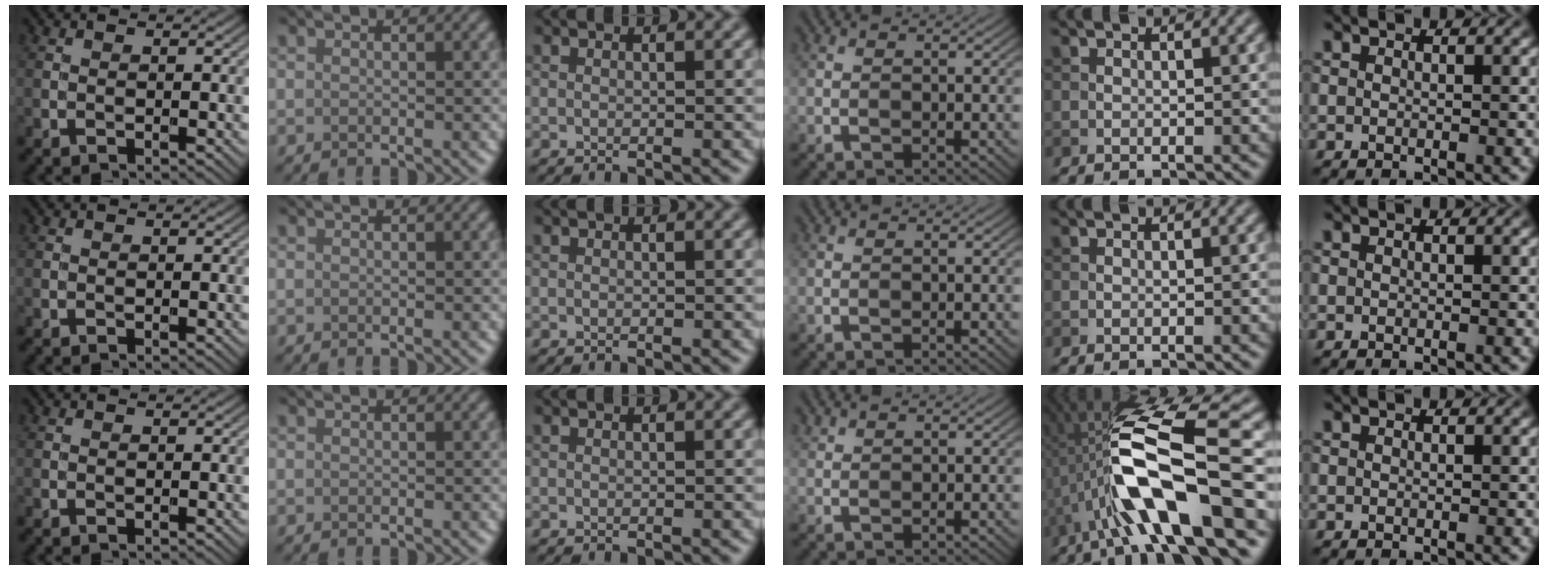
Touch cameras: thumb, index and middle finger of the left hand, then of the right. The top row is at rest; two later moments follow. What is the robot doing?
{"motion": "screw", "object": "dispenser bottle"}